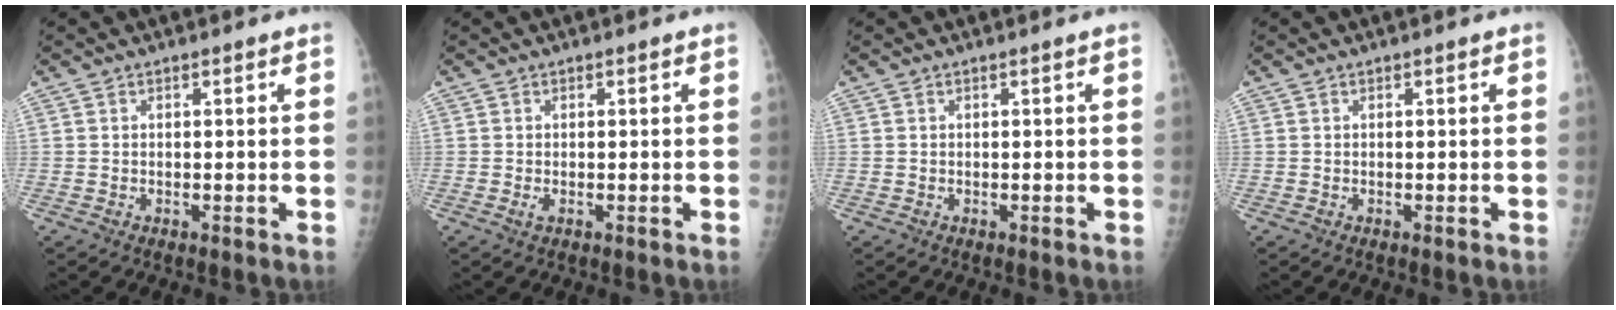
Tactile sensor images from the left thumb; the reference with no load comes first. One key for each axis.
{"total": 1.1, "fx": 0.0, "fy": 0.6, "fz": 0.9, "tx": -0.017, "ty": -0.002, "tz": -0.004}
{"total": 0.0}
{"total": 0.0}